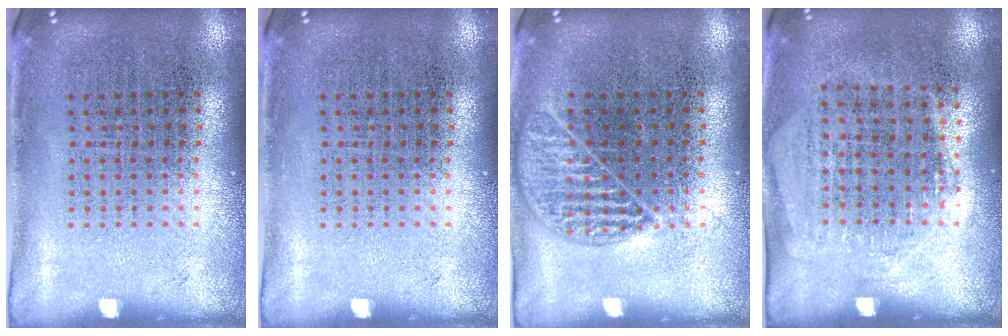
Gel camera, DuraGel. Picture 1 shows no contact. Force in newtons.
{"total": 0.0}
{"total": 1.1, "press": 1.0, "slide": 0.4}
{"total": 1.3, "press": 1.1, "slide": 0.6}